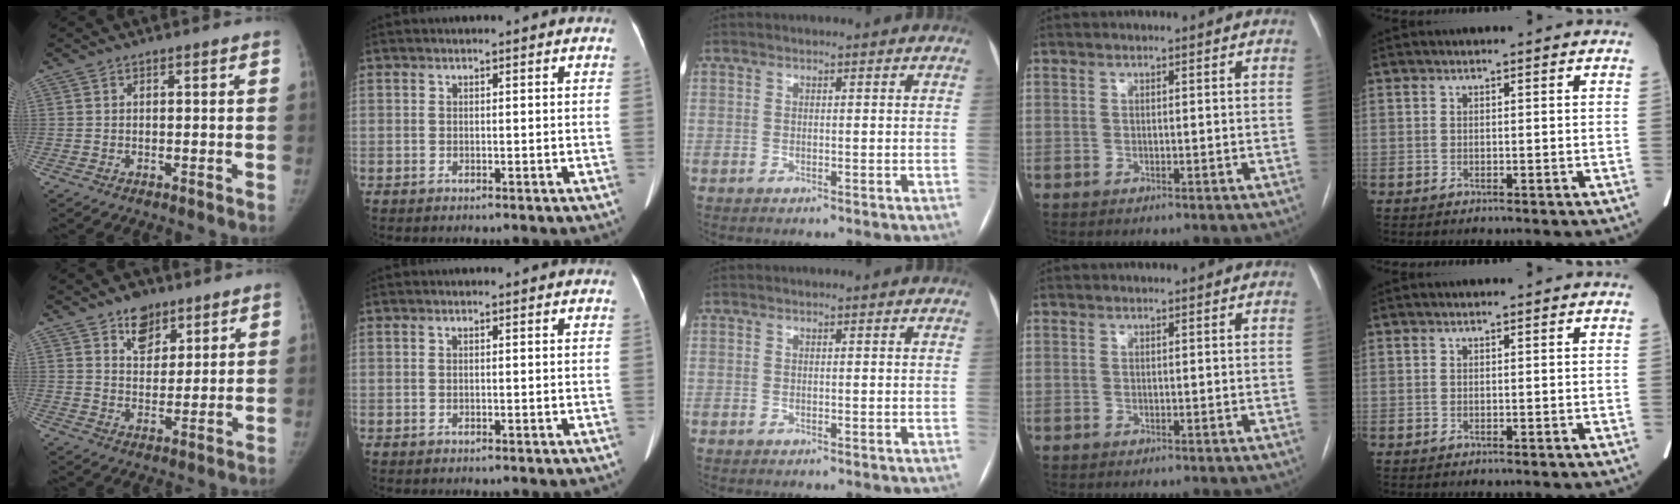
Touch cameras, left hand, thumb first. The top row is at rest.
{"thumb": {"total": 7.3, "force": [4.8, 4.6, 3.1], "torque": [-0.019, -0.030, 0.082]}}